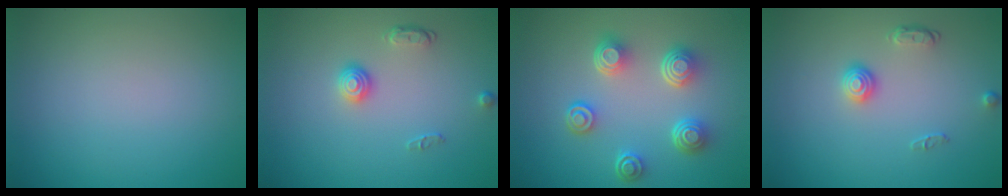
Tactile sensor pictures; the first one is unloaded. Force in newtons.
{"total": 1.7, "press": 1.4, "slide": 1.0}
{"total": 4.9, "press": 3.6, "slide": 3.4}
{"total": 1.7, "press": 1.4, "slide": 1.0}